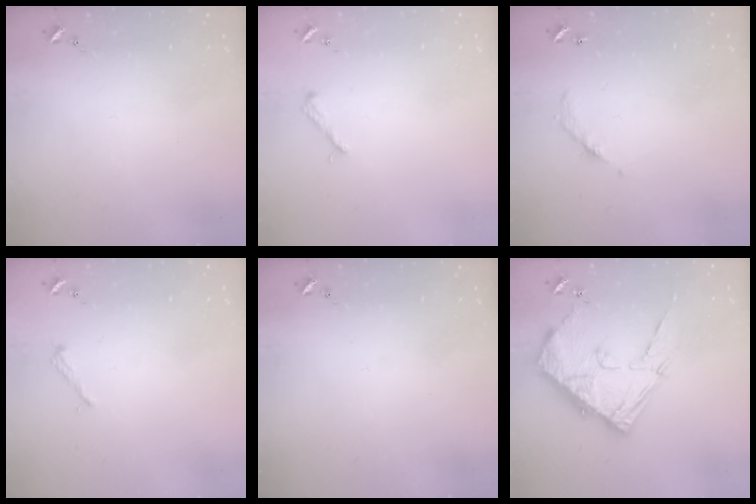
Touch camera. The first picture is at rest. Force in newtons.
{"total": 3.6, "press": 3.6, "slide": 0.4}
{"total": 5.8, "press": 5.8, "slide": 0.2}
{"total": 2.2, "press": 2.2, "slide": 0.3}
{"total": 0.0}
{"total": 18.0, "press": 17.9, "slide": 1.9}